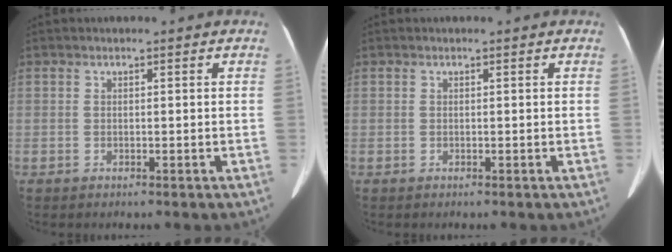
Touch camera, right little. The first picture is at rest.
{"total": 0.0}